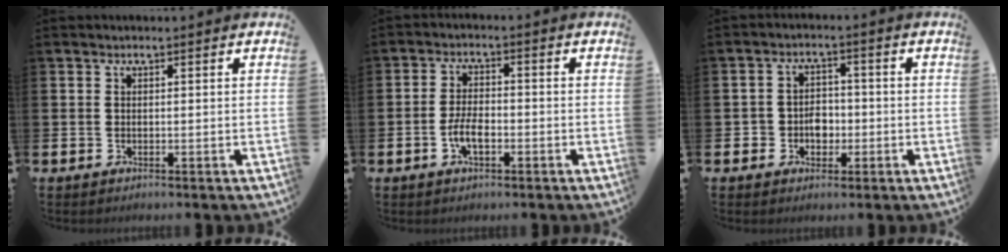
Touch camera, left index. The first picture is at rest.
{"total": 3.9, "force": [-1.2, 1.8, 3.3], "torque": [-0.057, 0.002, -0.025]}
{"total": 3.4, "force": [-1.0, 3.0, 1.4], "torque": [-0.020, 0.003, -0.027]}